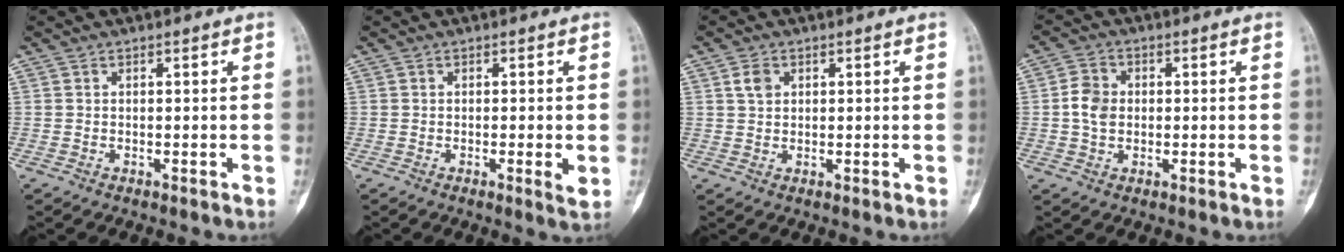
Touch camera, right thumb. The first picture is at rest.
{"total": 2.6, "force": [-0.3, 0.3, 2.5], "torque": [-0.045, -0.009, -0.008]}
{"total": 2.6, "force": [1.0, 1.9, 1.5], "torque": [-0.021, 0.001, 0.020]}
{"total": 4.9, "force": [0.0, 3.9, 3.0], "torque": [-0.048, 0.007, -0.005]}